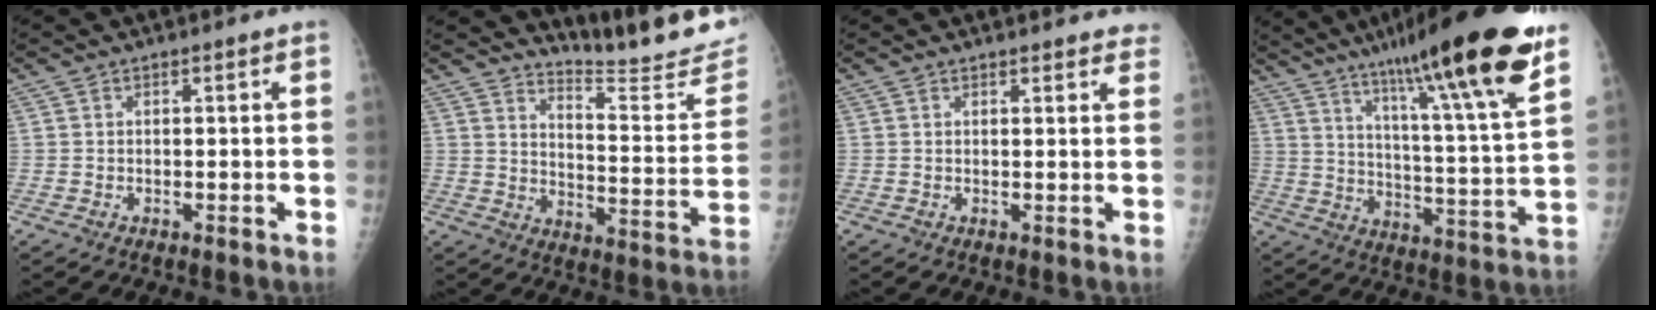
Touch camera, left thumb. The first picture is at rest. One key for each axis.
{"total": 18.4, "fx": 17.4, "fy": 1.6, "fz": 5.8, "tx": -0.056, "ty": -0.173, "tz": 0.226}
{"total": 6.2, "fx": 5.7, "fy": 1.7, "fz": 1.9, "tx": 0.008, "ty": -0.016, "tz": 0.052}
{"total": 25.5, "fx": 17.1, "fy": 2.1, "fz": 18.8, "tx": -0.279, "ty": -0.061, "tz": 0.263}